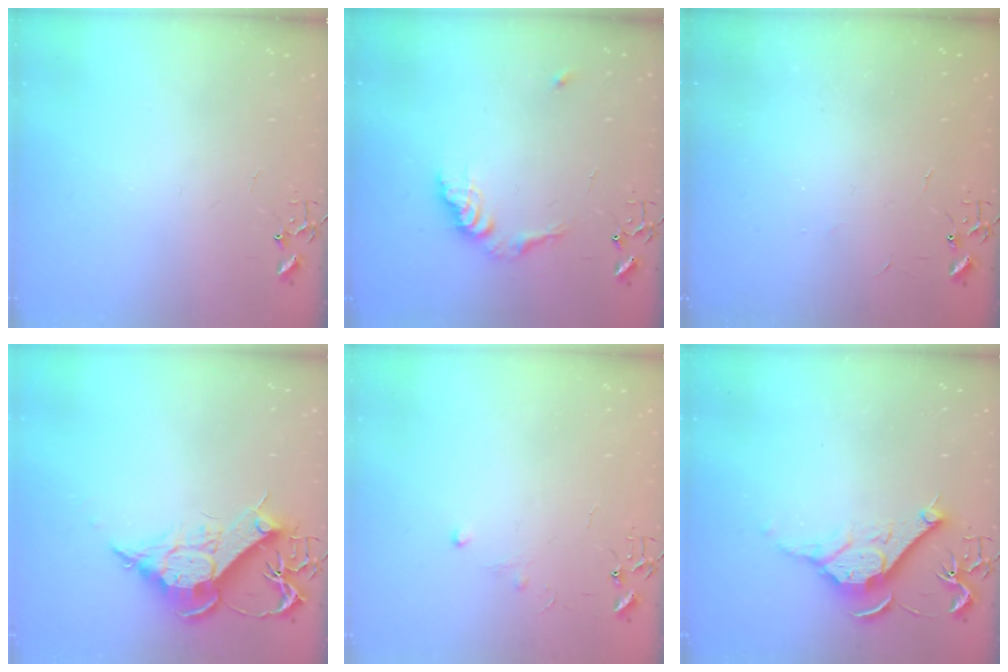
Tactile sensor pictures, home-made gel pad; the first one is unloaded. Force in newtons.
{"total": 10.8, "press": 10.7, "slide": 0.4}
{"total": 1.9, "press": 1.9, "slide": 0.3}
{"total": 12.5, "press": 12.4, "slide": 1.0}
{"total": 3.8, "press": 3.8, "slide": 0.5}
{"total": 11.4, "press": 11.4, "slide": 1.2}